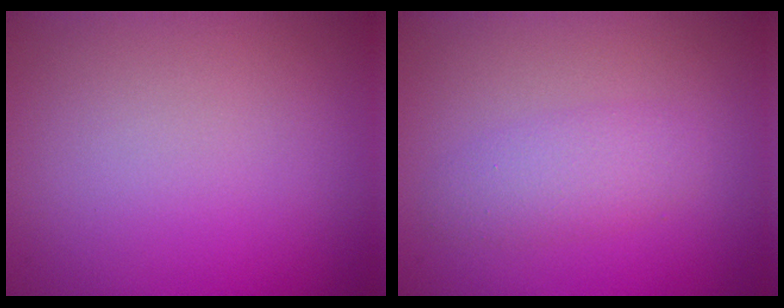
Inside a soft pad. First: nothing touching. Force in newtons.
{"total": 2.3, "press": 2.3, "slide": 0.1}